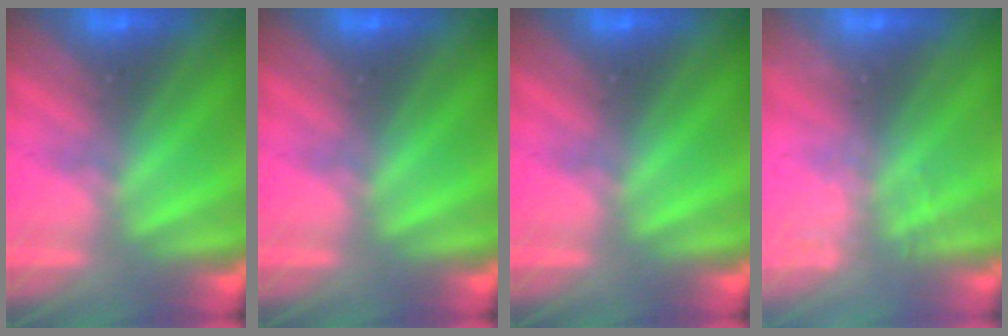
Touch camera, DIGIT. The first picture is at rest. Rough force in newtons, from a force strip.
{"total": 0.0}
{"total": 0.0}
{"total": 2.4}